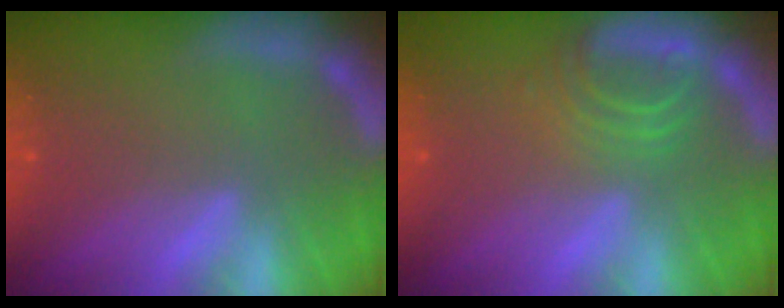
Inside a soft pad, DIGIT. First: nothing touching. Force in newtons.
{"total": 4.0}